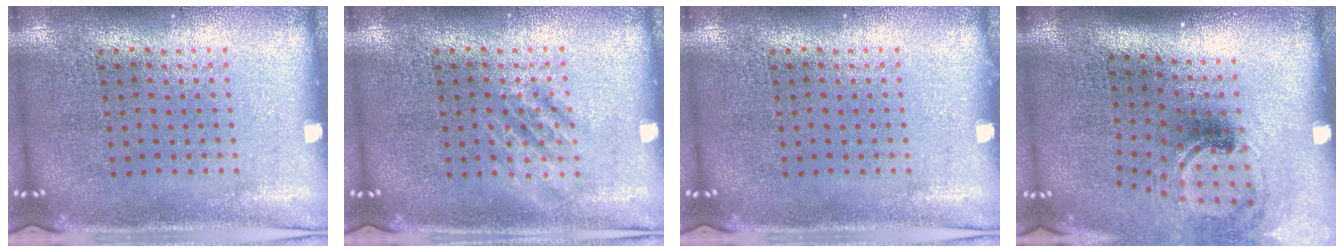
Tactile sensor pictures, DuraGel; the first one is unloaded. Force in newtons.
{"total": 1.6, "press": 1.6, "slide": 0.3}
{"total": 0.0}
{"total": 1.6, "press": 1.2, "slide": 1.1}